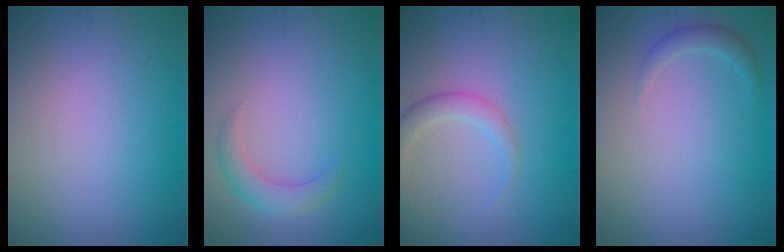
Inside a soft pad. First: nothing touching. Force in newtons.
{"total": 2.3, "press": 2.3, "slide": 0.1}
{"total": 2.4, "press": 2.4, "slide": 0.2}
{"total": 1.2, "press": 1.2, "slide": 0.1}